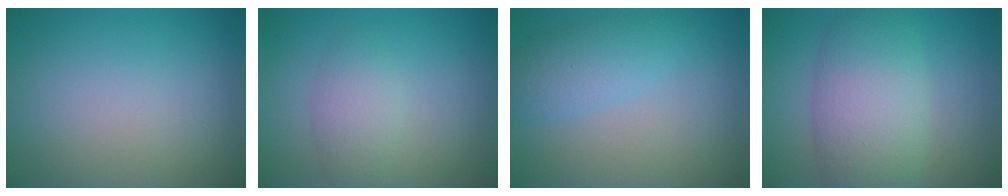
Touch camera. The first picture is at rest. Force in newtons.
{"total": 2.4, "press": 2.4, "slide": 0.0}
{"total": 3.2, "press": 3.1, "slide": 0.2}
{"total": 7.3, "press": 7.3, "slide": 0.3}